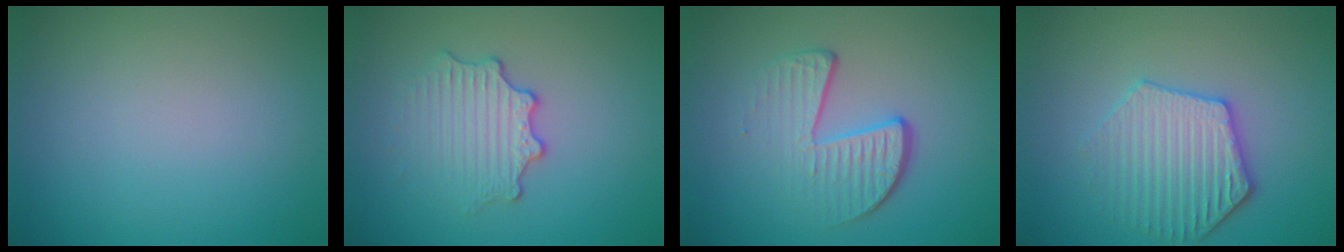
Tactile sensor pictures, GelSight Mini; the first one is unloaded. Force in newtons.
{"total": 3.0, "press": 2.6, "slide": 1.5}
{"total": 4.3, "press": 2.8, "slide": 3.3}
{"total": 4.2, "press": 3.9, "slide": 1.6}